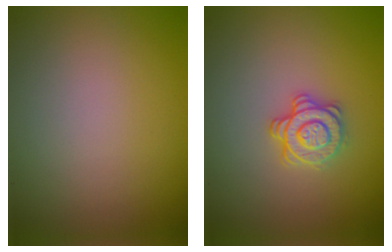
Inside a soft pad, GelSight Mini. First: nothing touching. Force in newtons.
{"total": 2.9, "press": 2.5, "slide": 1.4}